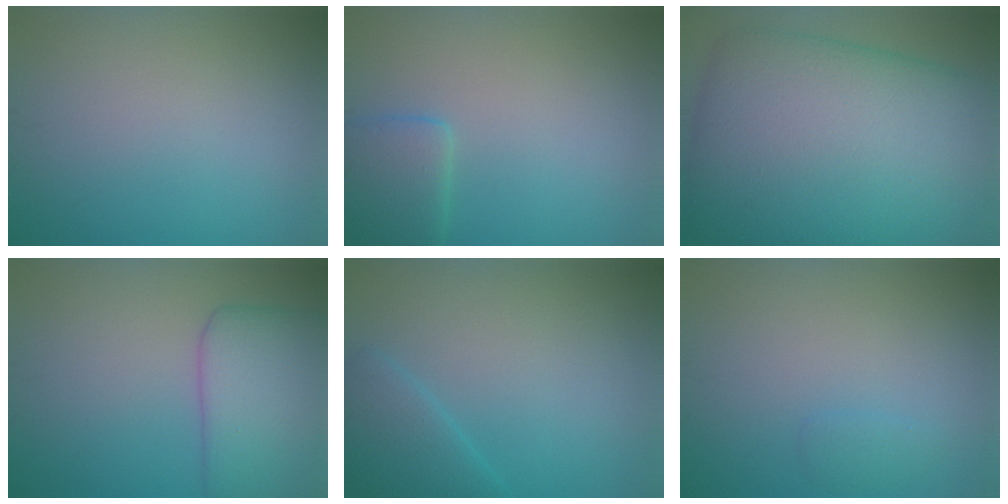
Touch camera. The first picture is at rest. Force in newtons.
{"total": 3.4, "press": 3.3, "slide": 0.2}
{"total": 18.3, "press": 18.3, "slide": 0.8}
{"total": 6.5, "press": 6.4, "slide": 0.2}
{"total": 3.0, "press": 3.0, "slide": 0.2}
{"total": 0.8, "press": 0.8, "slide": 0.1}